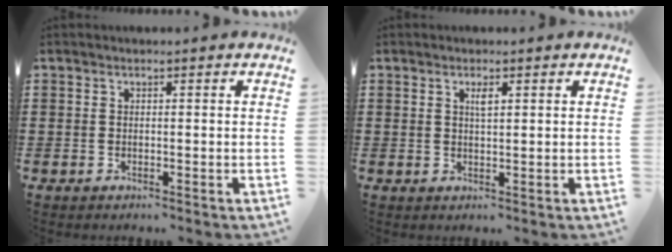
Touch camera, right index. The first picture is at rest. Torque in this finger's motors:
{"motor_torque": [0.31, -0.29, 0.00, 0.06]}